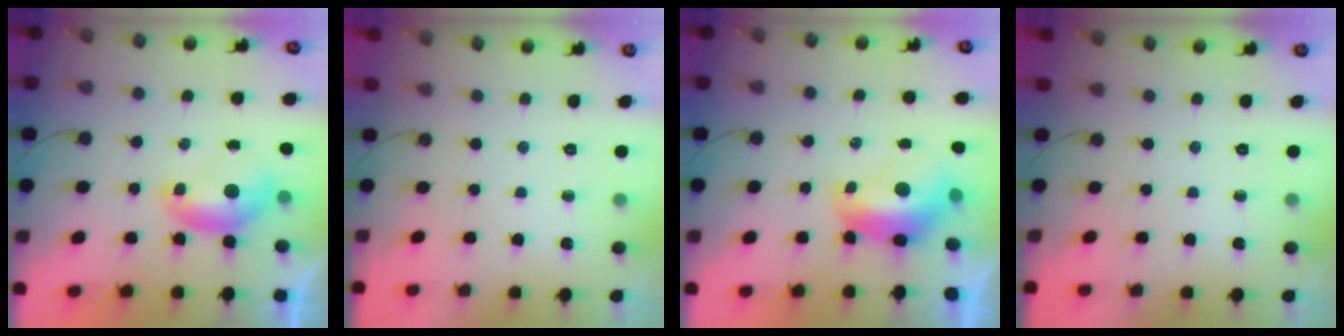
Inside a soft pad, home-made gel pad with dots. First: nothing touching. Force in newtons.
{"total": 0.0}
{"total": 2.4, "press": 2.3, "slide": 0.8}
{"total": 0.0}